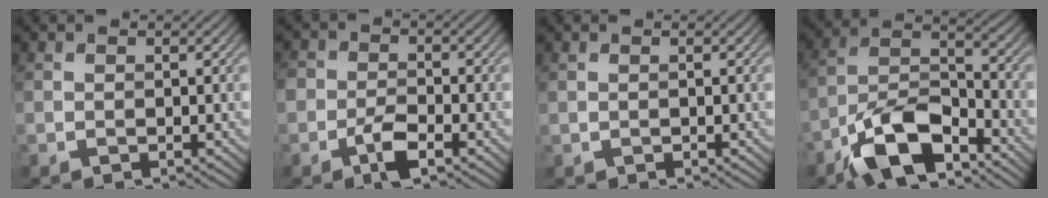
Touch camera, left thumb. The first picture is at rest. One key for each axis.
{"total": 3.9, "fx": -2.1, "fy": 2.0, "fz": 2.6, "tx": -0.047, "ty": 0.003, "tz": -0.044}
{"total": 0.0}
{"total": 11.5, "fx": -7.9, "fy": 4.3, "fz": 7.1, "tx": -0.129, "ty": 0.002, "tz": -0.170}